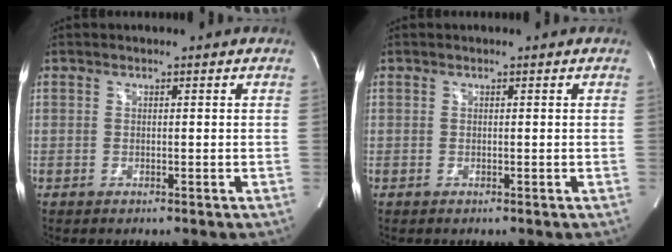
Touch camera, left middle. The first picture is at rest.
{"total": 0.0}